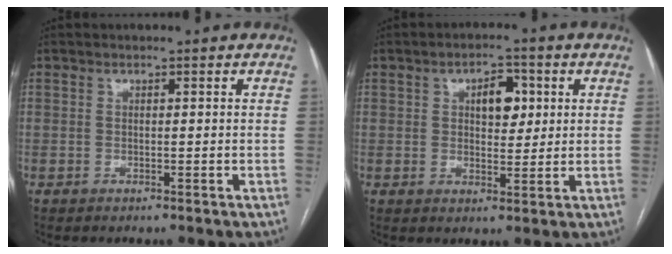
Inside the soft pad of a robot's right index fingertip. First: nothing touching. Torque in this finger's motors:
{"motor_torque": [0.09, -0.04, 0.11, 0.04]}